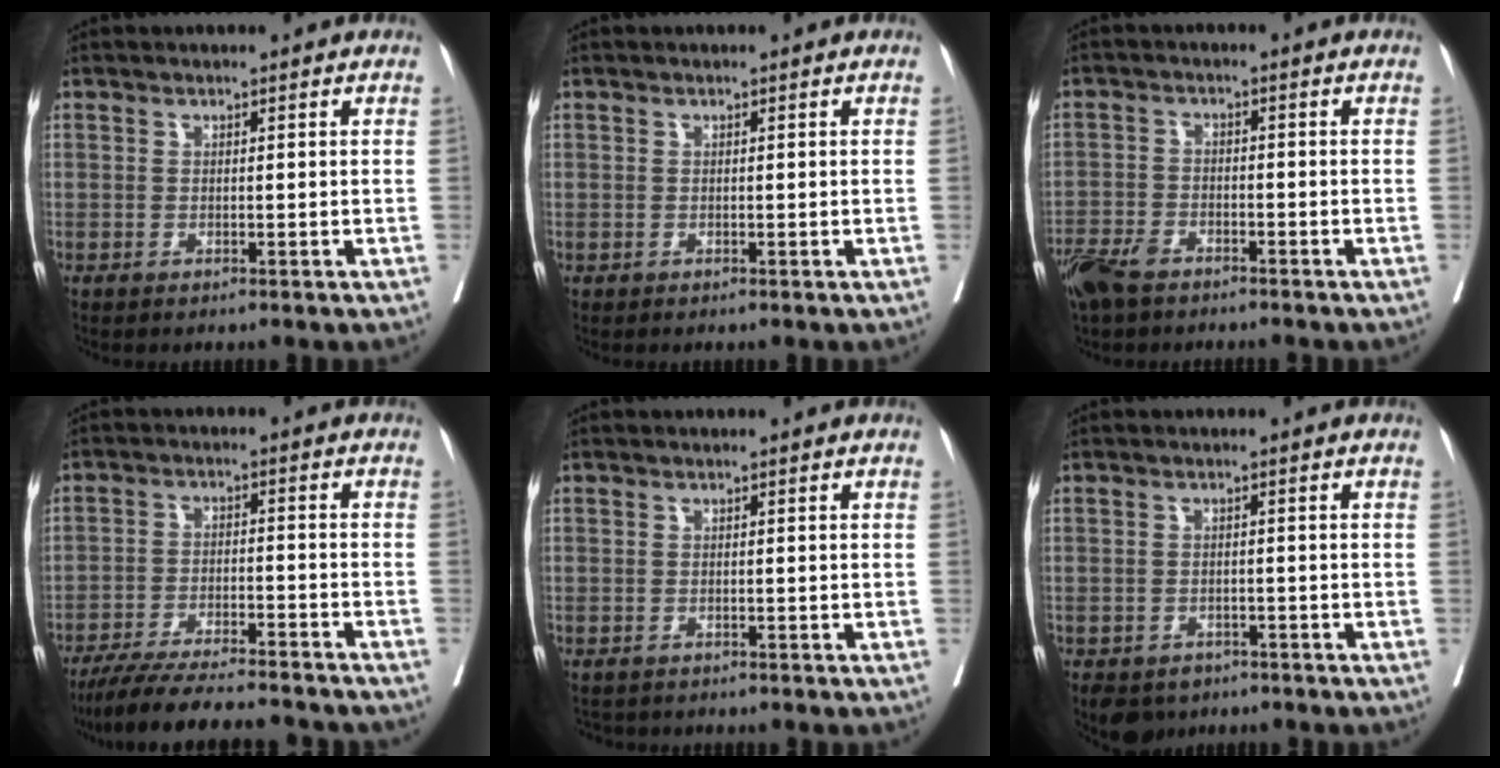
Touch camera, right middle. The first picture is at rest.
{"total": 0.0}
{"total": 7.4, "force": [-5.8, 2.7, 3.6], "torque": [-0.072, -0.011, -0.107]}
{"total": 16.1, "force": [-14.5, 1.4, 6.9], "torque": [-0.117, -0.020, -0.220]}
{"total": 2.2, "force": [-2.0, 1.0, 0.1], "torque": [-0.007, -0.005, -0.031]}
{"total": 5.7, "force": [-4.0, 3.8, 1.5], "torque": [-0.016, 0.002, -0.057]}